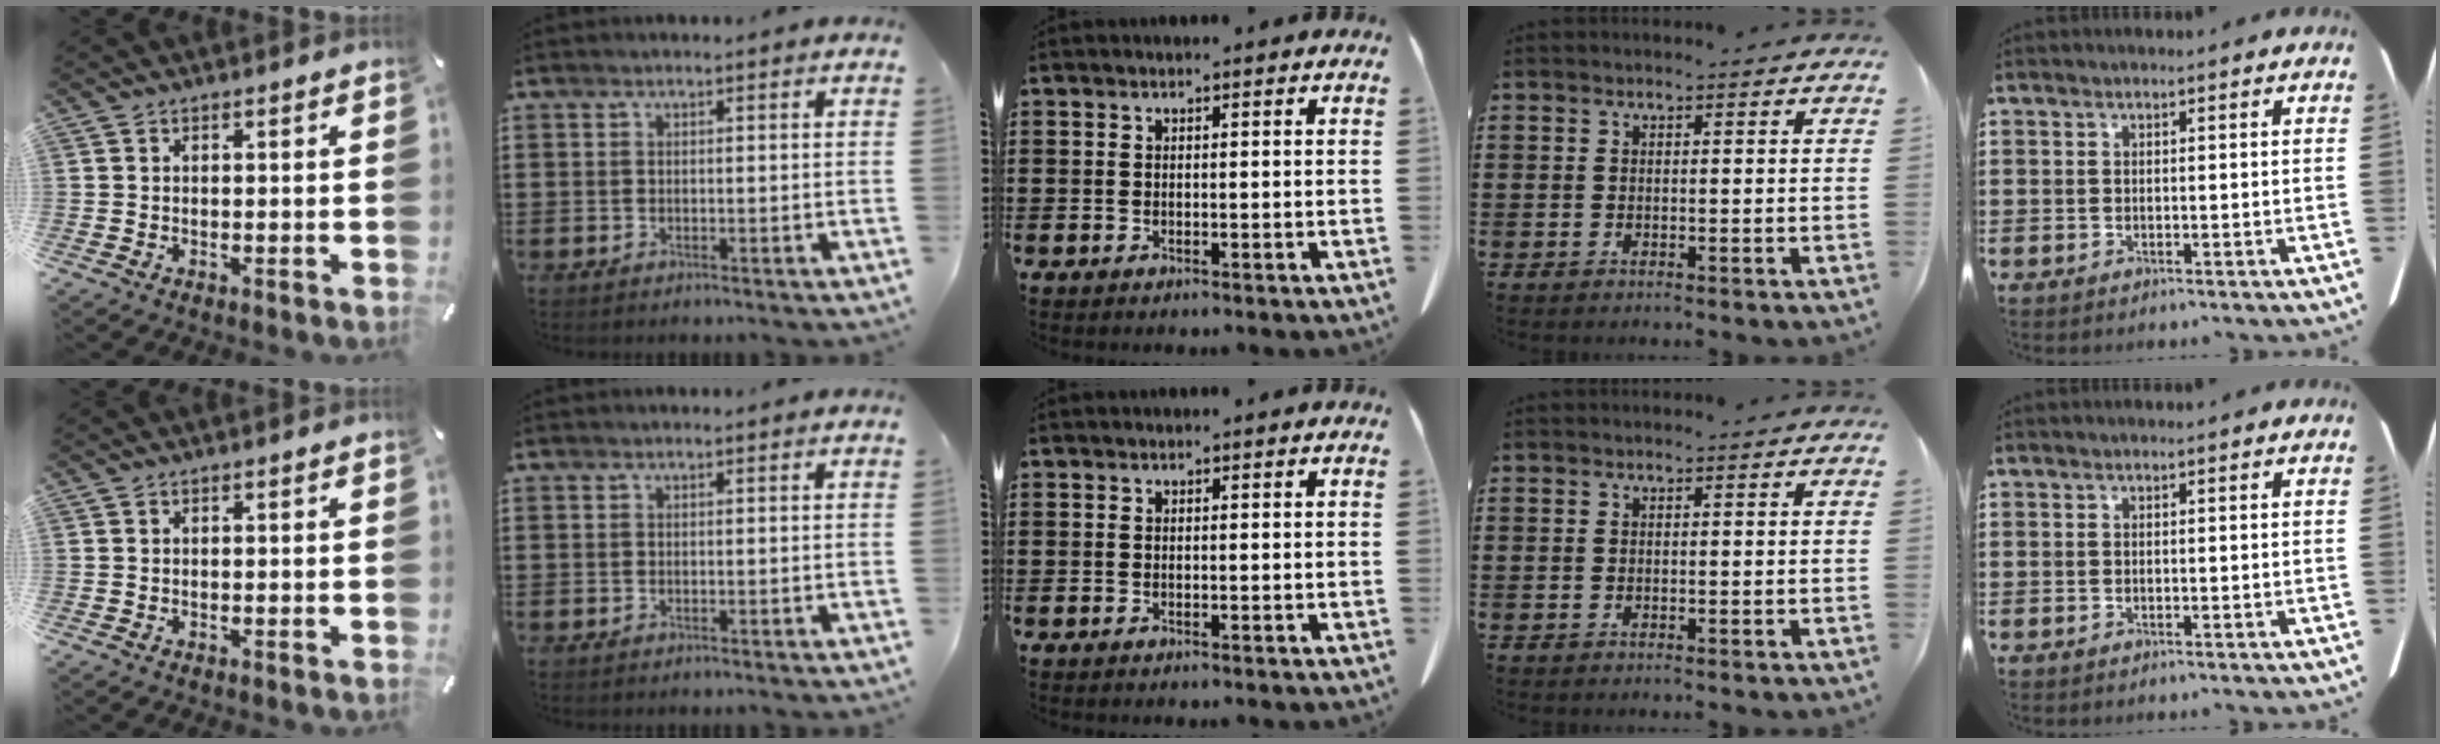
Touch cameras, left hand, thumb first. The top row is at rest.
{}